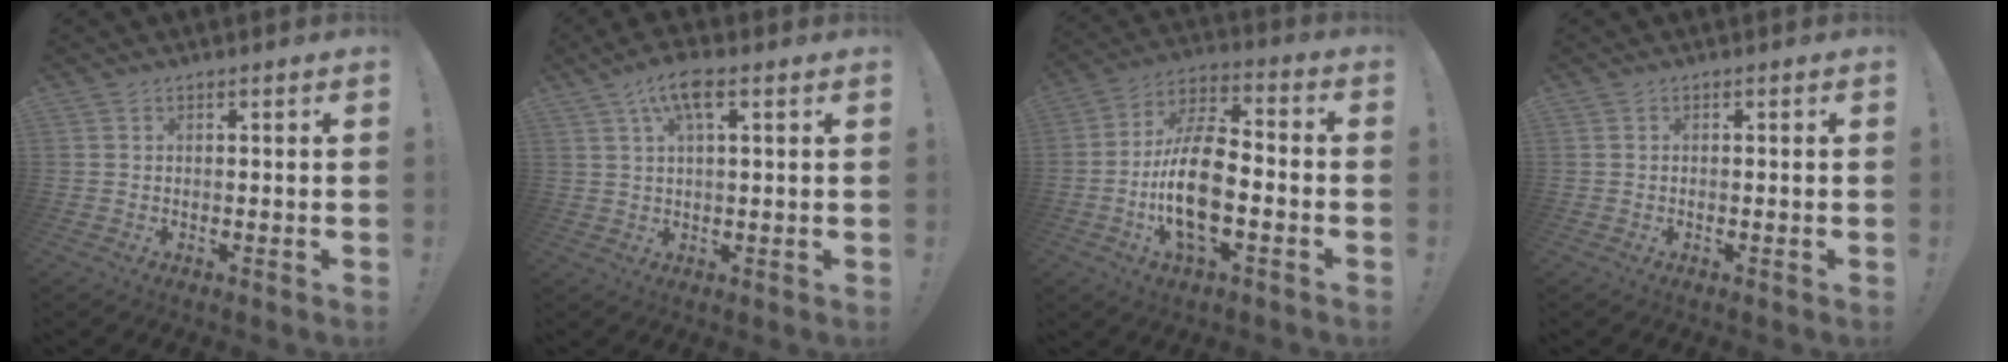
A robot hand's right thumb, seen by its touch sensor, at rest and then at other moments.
{"total": 7.9, "force": [3.6, 2.5, 6.5], "torque": [-0.112, -0.004, 0.061]}
{"total": 17.3, "force": [-4.1, 8.2, 14.7], "torque": [-0.292, 0.013, -0.071]}
{"total": 0.0}